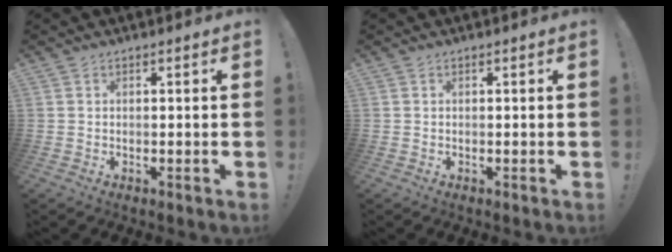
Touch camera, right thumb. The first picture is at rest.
{"total": 0.0}